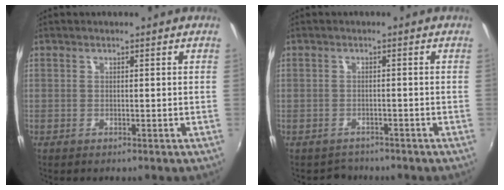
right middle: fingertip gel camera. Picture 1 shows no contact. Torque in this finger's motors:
{"motor_torque": [-1.24, 0.24, -0.31, -0.11]}